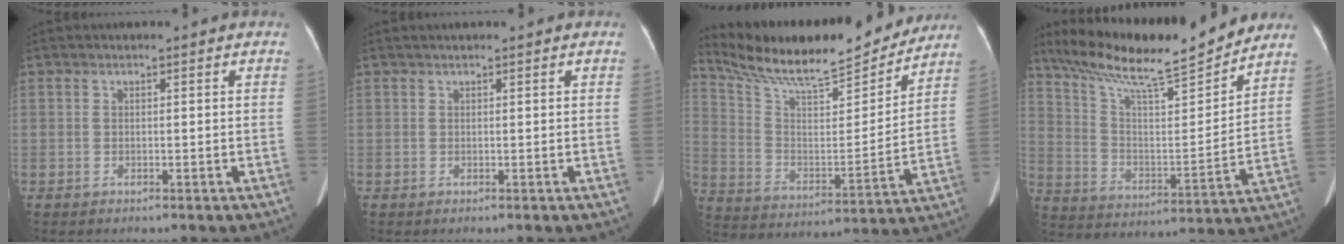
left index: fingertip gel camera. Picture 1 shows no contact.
{"total": 0.9, "force": [0.8, 0.1, 0.5], "torque": [-0.010, 0.017, 0.017]}
{"total": 21.3, "force": [19.2, 3.6, 8.6], "torque": [-0.152, 0.000, 0.304]}
{"total": 20.2, "force": [17.6, 1.7, 9.6], "torque": [-0.169, 0.002, 0.286]}